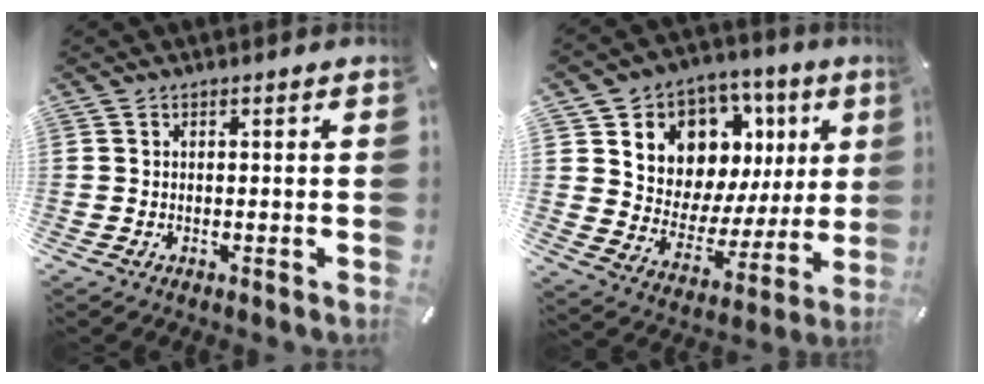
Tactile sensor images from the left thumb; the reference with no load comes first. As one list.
[{"total": 10.2, "force": [5.6, 8.1, 2.9], "torque": [-0.049, -0.068, 0.103]}]